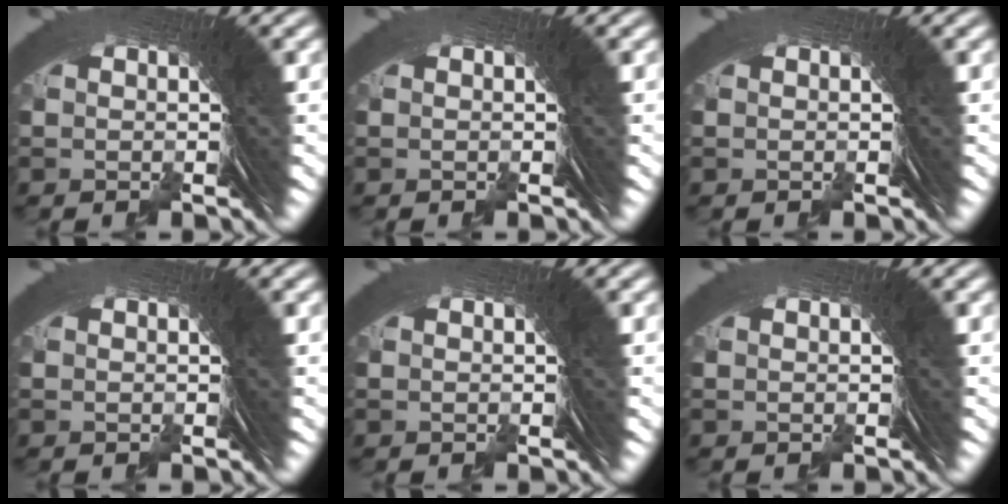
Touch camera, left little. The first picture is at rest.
{"total": 0.0}
{"total": 0.0}
{"total": 0.0}
{"total": 0.0}
{"total": 0.0}